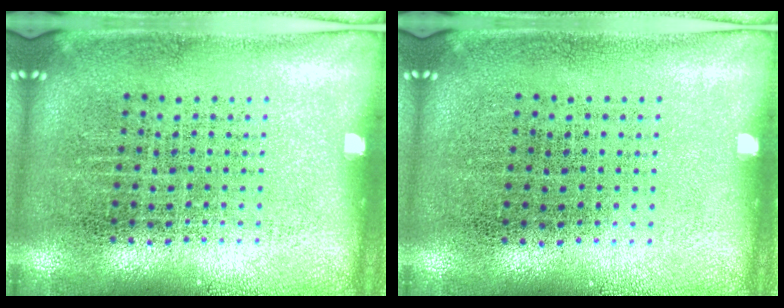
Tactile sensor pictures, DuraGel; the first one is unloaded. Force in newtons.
{"total": 0.0}